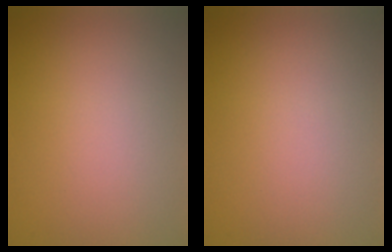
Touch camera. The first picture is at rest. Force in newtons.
{"total": 0.0}